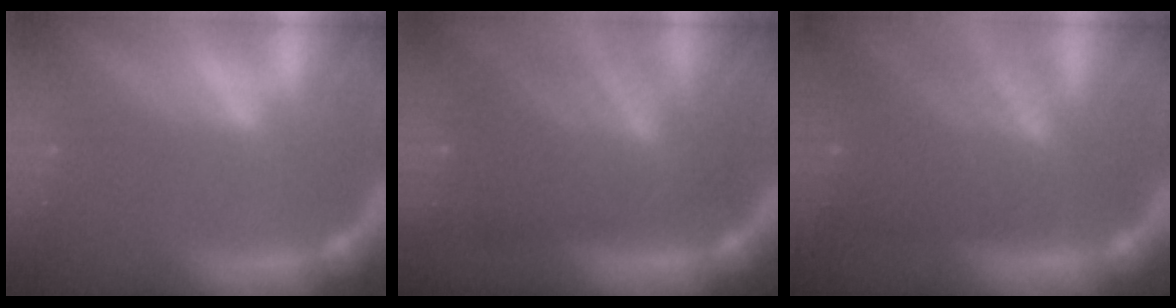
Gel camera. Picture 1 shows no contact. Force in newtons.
{"total": 8.1}
{"total": 8.5}